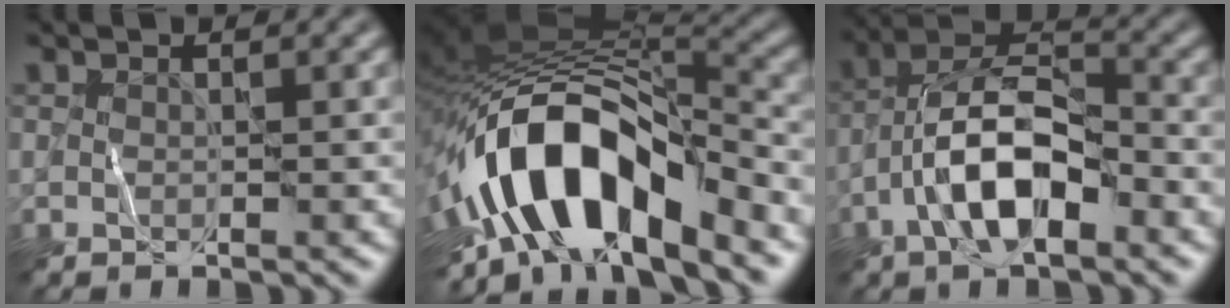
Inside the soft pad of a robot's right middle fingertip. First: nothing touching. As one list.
[{"total": 12.1, "force": [-5.7, 5.4, 9.3], "torque": [-0.150, 0.012, -0.105]}, {"total": 7.5, "force": [-3.2, 3.1, 6.1], "torque": [-0.108, 0.017, -0.066]}]